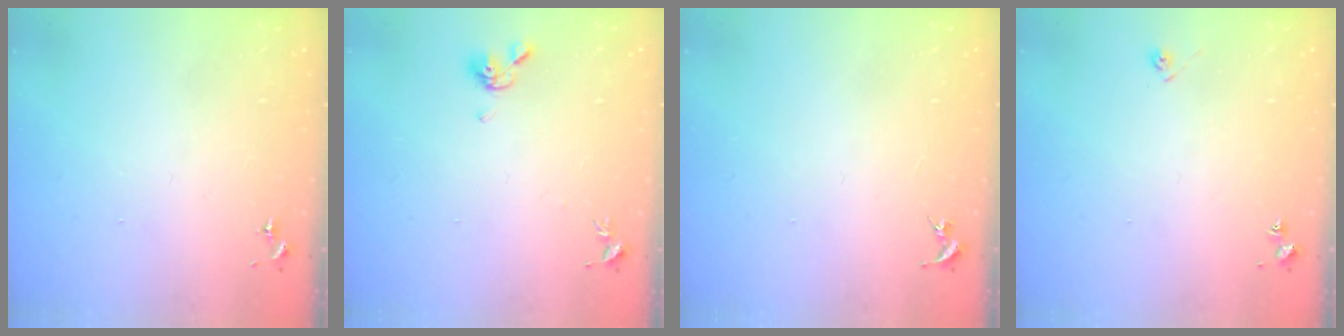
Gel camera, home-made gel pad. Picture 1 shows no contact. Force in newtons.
{"total": 7.5, "press": 7.4, "slide": 1.1}
{"total": 0.0}
{"total": 4.8, "press": 4.7, "slide": 0.6}